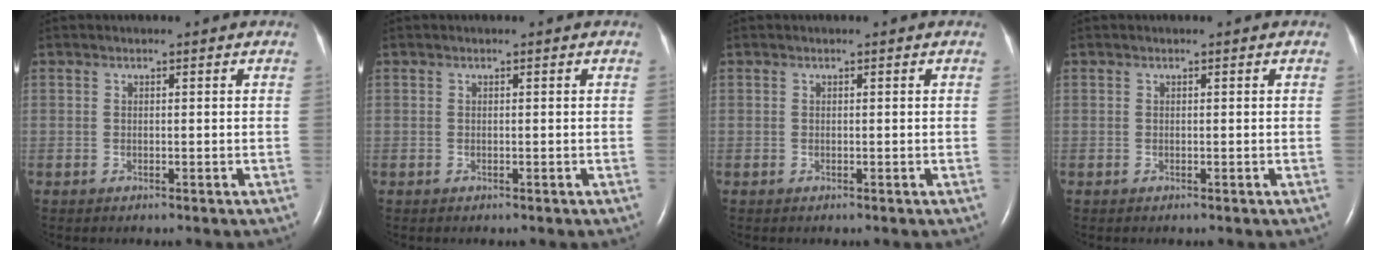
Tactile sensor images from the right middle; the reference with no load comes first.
{"total": 0.0}
{"total": 0.0}
{"total": 0.0}